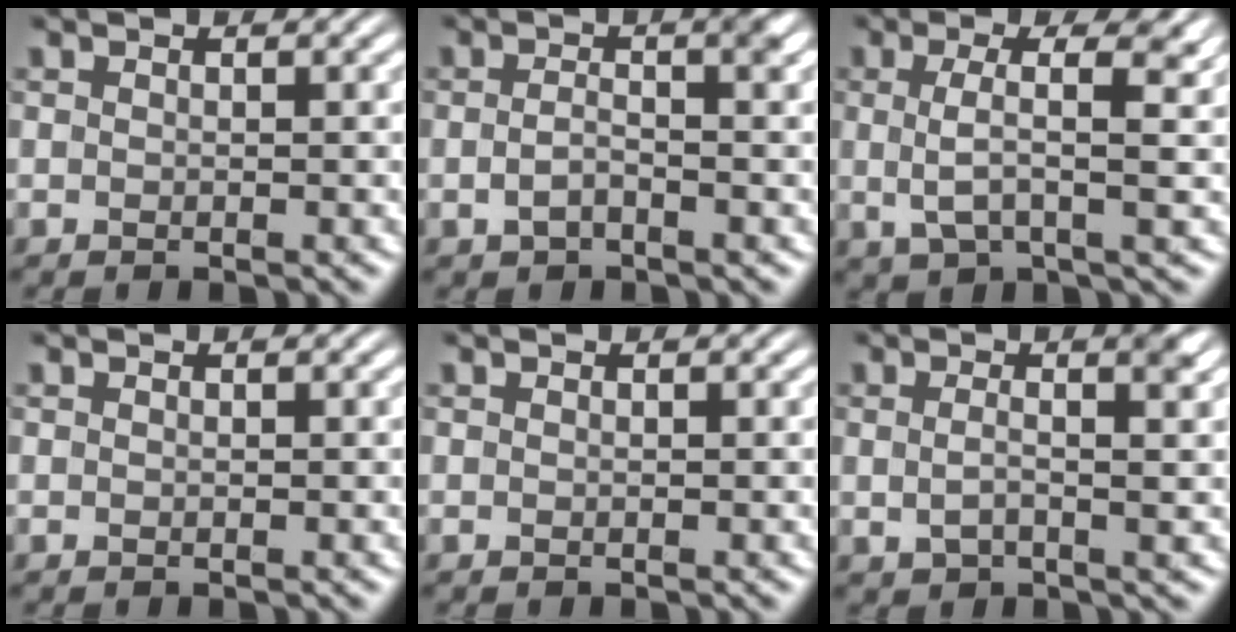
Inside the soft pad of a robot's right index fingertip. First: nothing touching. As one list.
[{"total": 2.6, "force": [-0.8, 0.5, 2.4], "torque": [-0.038, -0.005, -0.011]}, {"total": 4.1, "force": [0.7, 1.2, 3.8], "torque": [-0.064, -0.002, 0.016]}, {"total": 0.0}, {"total": 0.0}, {"total": 3.1, "force": [0.4, 0.7, 3.0], "torque": [-0.048, -0.002, 0.013]}]